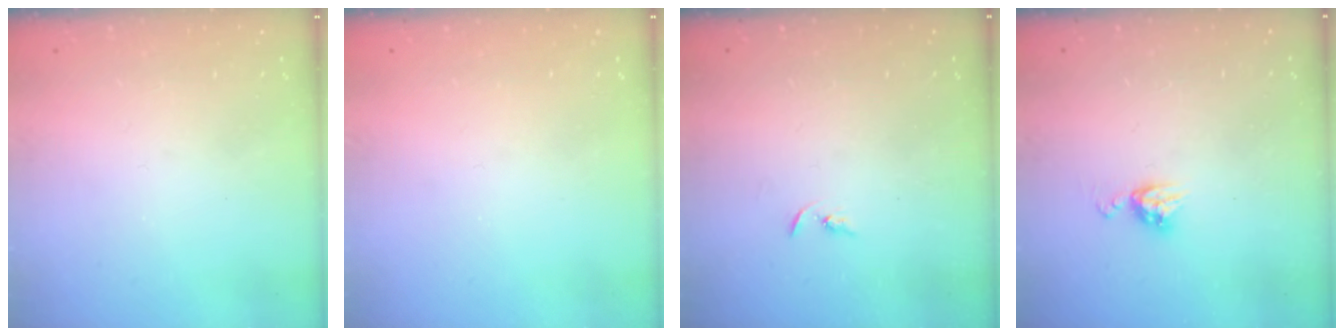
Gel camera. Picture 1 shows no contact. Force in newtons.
{"total": 0.0}
{"total": 2.2, "press": 2.2, "slide": 0.2}
{"total": 5.9, "press": 5.9, "slide": 0.5}